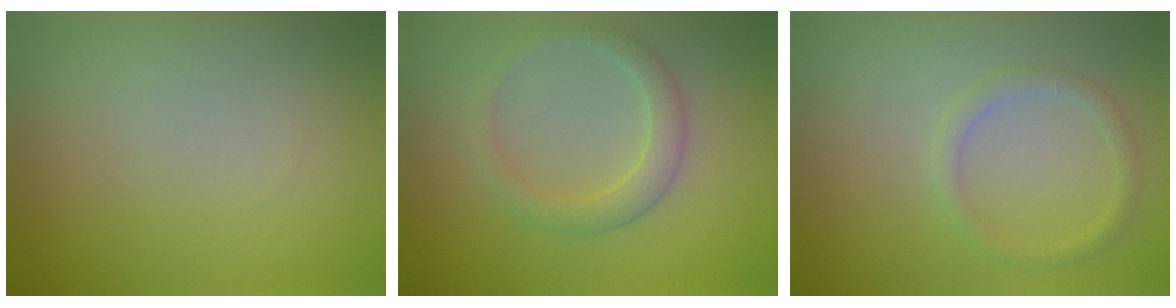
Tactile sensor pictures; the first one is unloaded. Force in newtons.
{"total": 2.4, "press": 2.4, "slide": 0.1}
{"total": 1.3, "press": 1.3, "slide": 0.1}